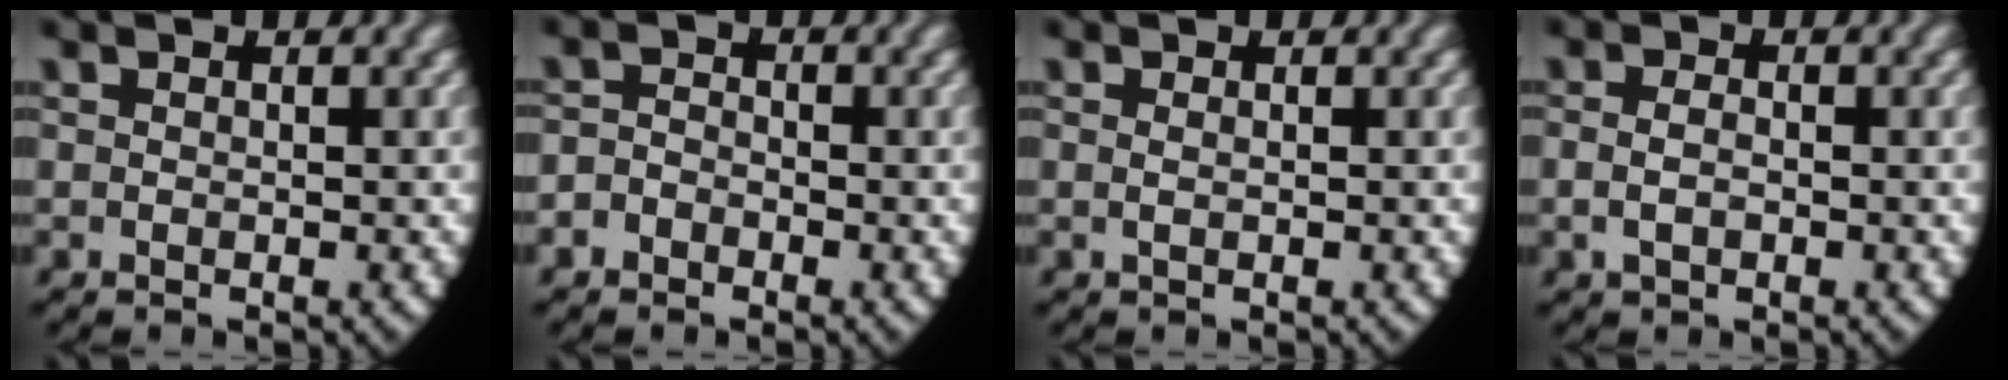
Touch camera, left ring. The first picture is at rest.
{"total": 2.0, "force": [-1.2, 1.6, 0.2], "torque": [-0.011, -0.013, -0.021]}
{"total": 0.5, "force": [-0.1, -0.4, 0.3], "torque": [-0.013, -0.009, 0.004]}
{"total": 1.5, "force": [-0.5, 0.9, 1.1], "torque": [-0.035, -0.011, 0.000]}